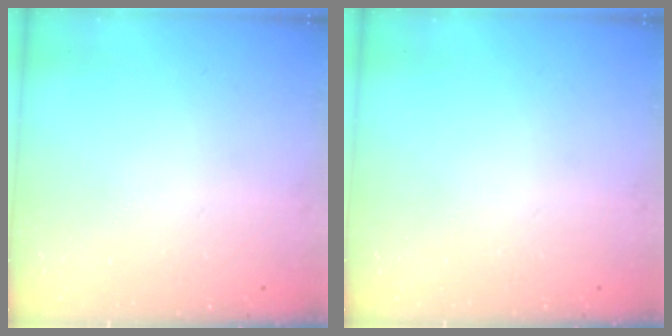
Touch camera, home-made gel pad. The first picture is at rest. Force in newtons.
{"total": 0.0}